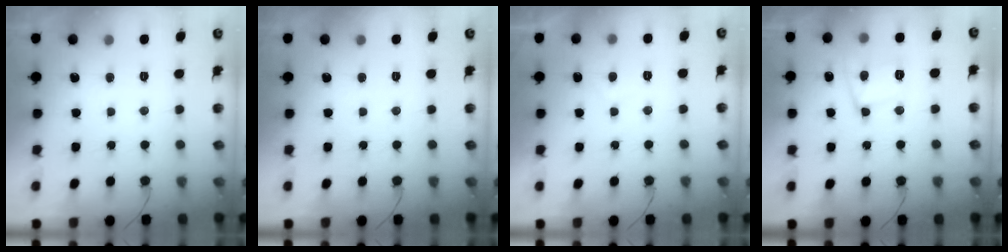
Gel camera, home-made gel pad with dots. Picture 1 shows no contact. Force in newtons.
{"total": 0.0}
{"total": 1.7, "press": 1.6, "slide": 0.7}
{"total": 11.2, "press": 11.1, "slide": 1.0}